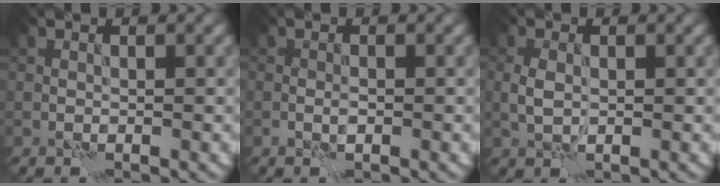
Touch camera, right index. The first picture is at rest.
{"total": 1.1, "force": [-0.4, 0.4, 0.9], "torque": [-0.018, 0.002, -0.008]}
{"total": 2.0, "force": [0.0, 1.3, 1.5], "torque": [-0.037, 0.001, 0.001]}